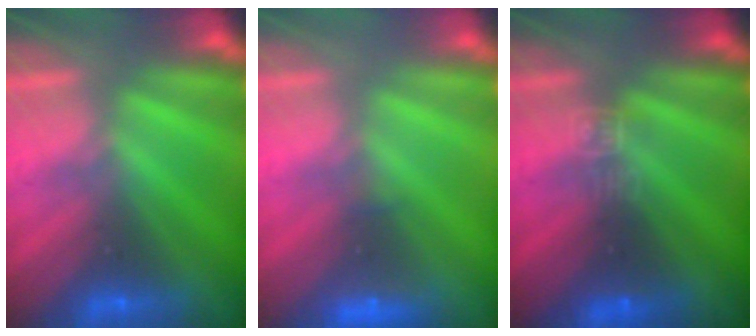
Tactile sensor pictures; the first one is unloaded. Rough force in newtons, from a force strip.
{"total": 1.9}
{"total": 2.9}